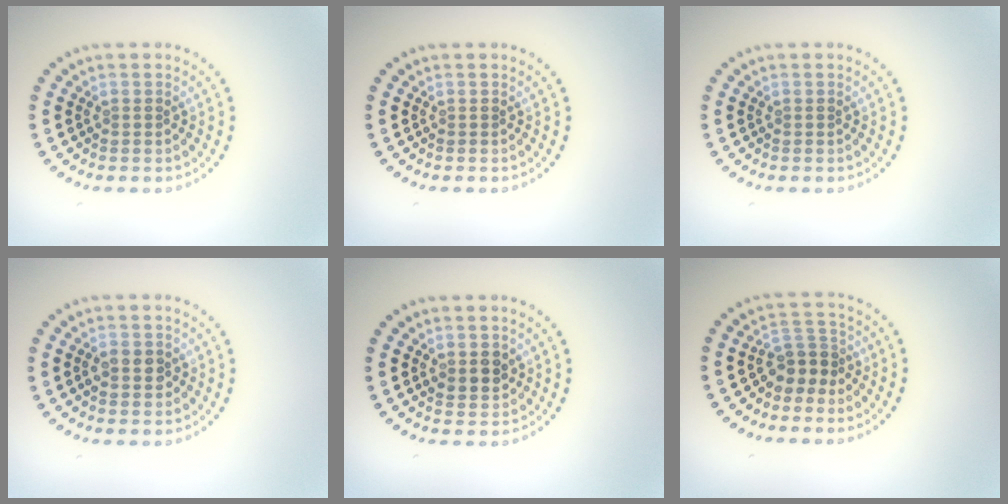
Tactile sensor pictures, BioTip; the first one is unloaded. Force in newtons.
{"total": 0.0}
{"total": 0.0}
{"total": 1.9, "press": 1.9, "slide": 0.2}
{"total": 1.9, "press": 1.8, "slide": 0.6}
{"total": 2.7, "press": 2.3, "slide": 1.5}